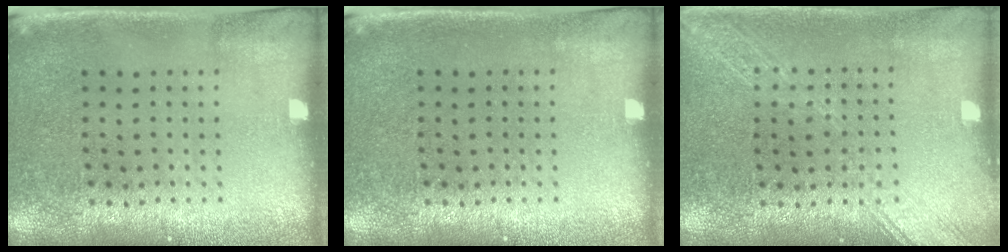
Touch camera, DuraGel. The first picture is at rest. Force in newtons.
{"total": 0.0}
{"total": 1.7, "press": 1.7, "slide": 0.2}